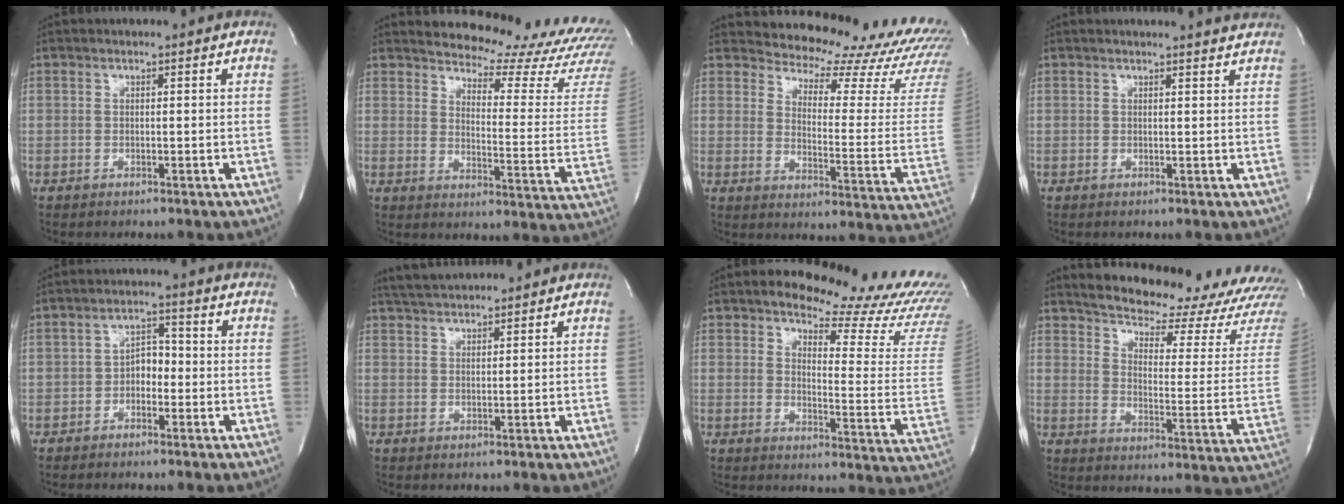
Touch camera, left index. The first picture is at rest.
{"total": 21.2, "force": [20.4, 2.4, 5.3], "torque": [-0.065, -0.133, 0.227]}
{"total": 23.0, "force": [21.7, 4.3, 6.2], "torque": [-0.079, -0.123, 0.238]}
{"total": 3.5, "force": [3.5, -0.2, 0.5], "torque": [-0.011, -0.004, 0.028]}
{"total": 3.5, "force": [-1.1, 2.2, 2.5], "torque": [-0.039, 0.013, -0.024]}
{"total": 4.8, "force": [4.6, 0.4, 1.3], "torque": [-0.030, 0.026, 0.087]}
{"total": 21.2, "force": [19.5, 3.7, 7.5], "torque": [-0.091, -0.114, 0.217]}
{"total": 23.2, "force": [21.4, 3.5, 8.1], "torque": [-0.117, -0.085, 0.261]}